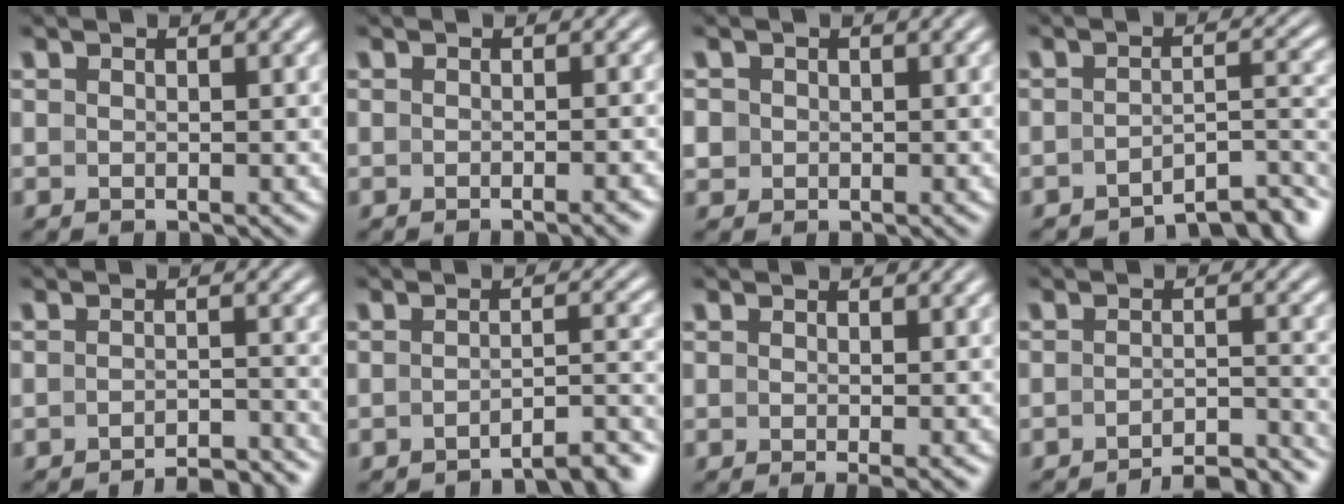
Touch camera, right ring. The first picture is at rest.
{"total": 1.5, "force": [-1.2, -0.3, 0.7], "torque": [-0.007, 0.007, -0.022]}
{"total": 2.3, "force": [-0.3, 2.2, 0.7], "torque": [-0.030, -0.010, -0.002]}
{"total": 6.2, "force": [-5.3, 1.3, 3.0], "torque": [-0.028, -0.008, -0.078]}
{"total": 4.9, "force": [-4.8, 0.4, 0.9], "torque": [-0.007, -0.012, -0.074]}
{"total": 4.6, "force": [-4.2, 0.3, 1.9], "torque": [-0.019, -0.006, -0.066]}
{"total": 2.0, "force": [-1.0, 0.2, 1.7], "torque": [-0.016, -0.009, -0.009]}
{"total": 6.4, "force": [-6.1, 0.7, 1.6], "torque": [-0.010, -0.015, -0.094]}